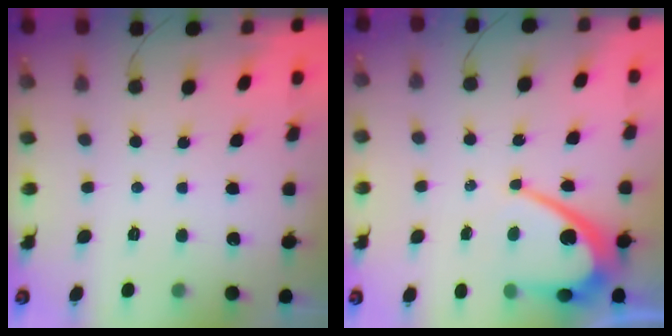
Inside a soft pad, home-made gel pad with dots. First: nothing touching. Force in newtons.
{"total": 10.3, "press": 10.3, "slide": 0.8}